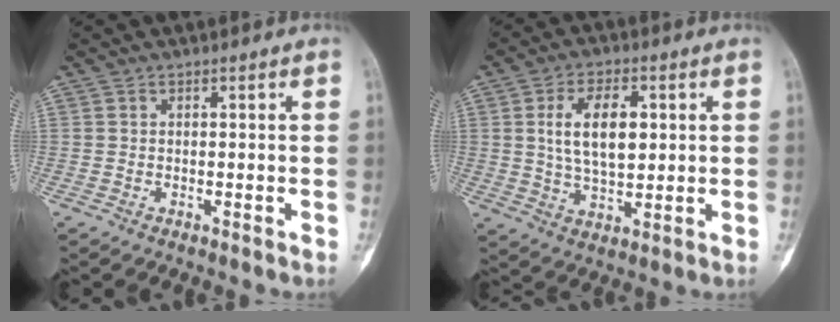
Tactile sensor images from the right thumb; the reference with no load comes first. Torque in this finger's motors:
{"motor_torque": [0.51, 2.58, 0.76, -0.53, 0.42]}